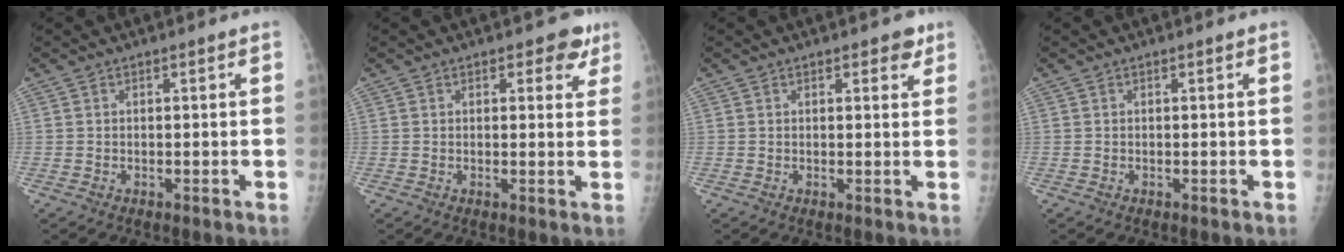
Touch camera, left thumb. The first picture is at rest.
{"total": 4.4, "force": [2.7, 2.5, 2.4], "torque": [0.007, -0.010, 0.028]}
{"total": 2.6, "force": [1.7, 1.3, 1.5], "torque": [-0.001, -0.006, 0.017]}
{"total": 0.0}